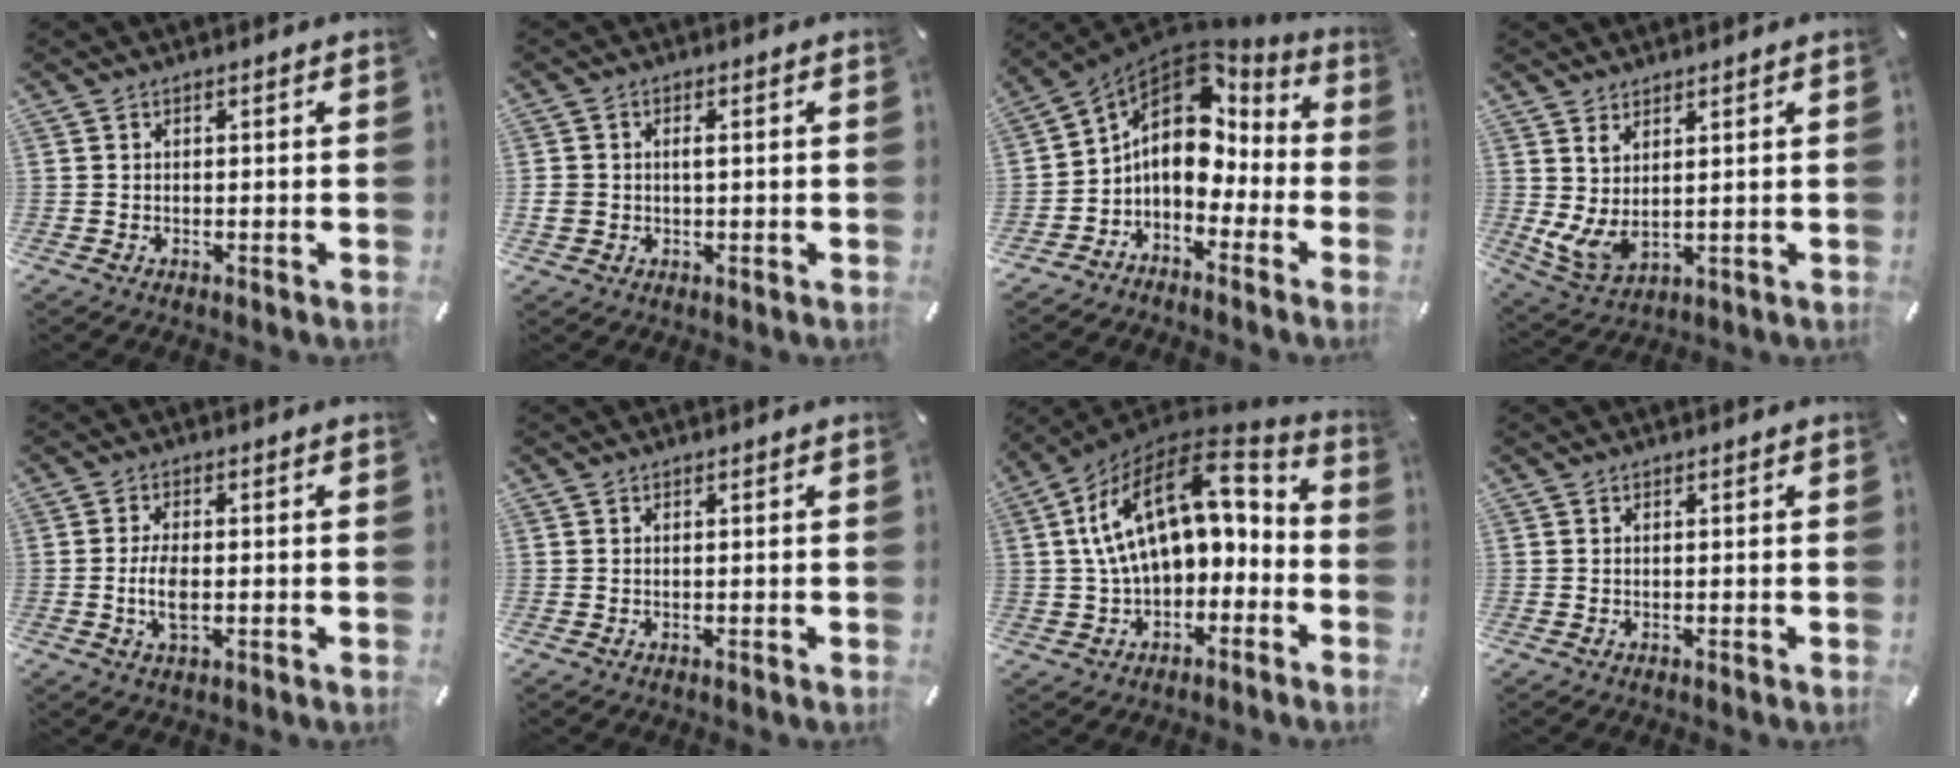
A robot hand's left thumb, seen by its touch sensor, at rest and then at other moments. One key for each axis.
{"total": 2.4, "fx": 0.2, "fy": 1.9, "fz": 1.5, "tx": -0.023, "ty": 0.003, "tz": -0.001}
{"total": 12.4, "fx": 2.0, "fy": 9.2, "fz": 8.0, "tx": -0.137, "ty": -0.015, "tz": 0.031}
{"total": 5.5, "fx": 2.6, "fy": 3.2, "fz": 3.6, "tx": -0.087, "ty": -0.020, "tz": 0.053}
{"total": 5.6, "fx": -0.8, "fy": 2.3, "fz": 5.0, "tx": -0.115, "ty": -0.004, "tz": -0.020}
{"total": 0.0}
{"total": 18.9, "fx": 4.6, "fy": 11.4, "fz": 14.4, "tx": -0.270, "ty": -0.016, "tz": 0.079}
{"total": 0.0}